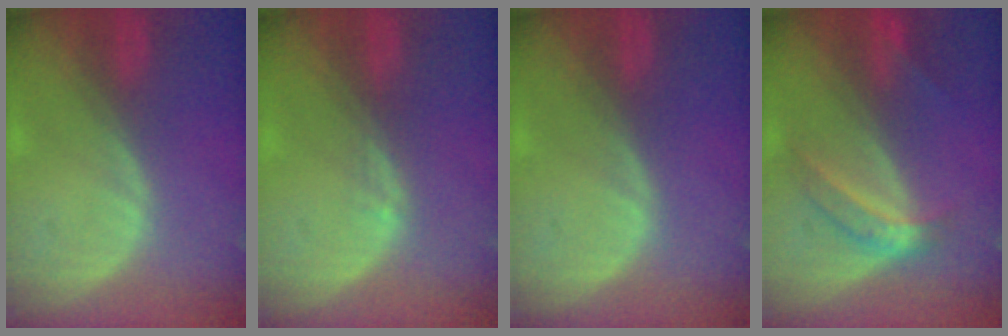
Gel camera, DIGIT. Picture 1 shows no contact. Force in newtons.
{"total": 1.0, "press": 0.7, "slide": 0.7}
{"total": 0.0}
{"total": 5.4, "press": 4.7, "slide": 2.5}